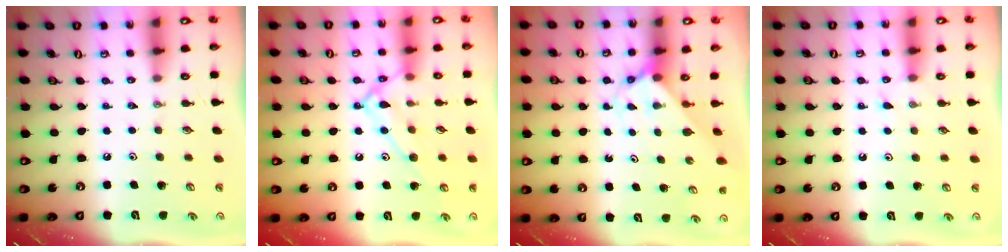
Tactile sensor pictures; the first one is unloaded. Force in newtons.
{"total": 12.3, "press": 12.3, "slide": 1.0}
{"total": 2.3, "press": 2.3, "slide": 0.2}
{"total": 3.7, "press": 3.6, "slide": 0.5}